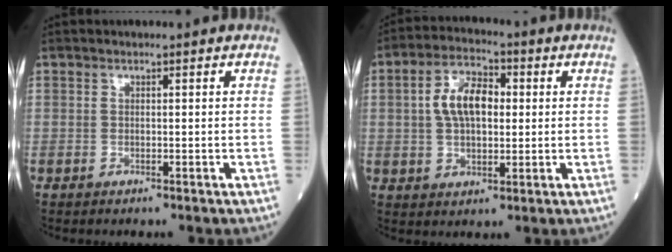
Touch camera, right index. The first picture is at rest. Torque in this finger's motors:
{"motor_torque": [0.22, -0.01, 0.17, 0.12]}